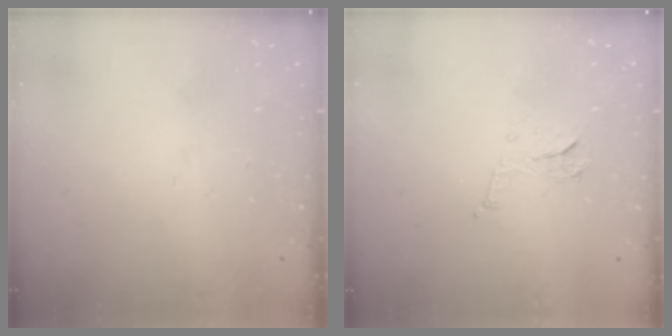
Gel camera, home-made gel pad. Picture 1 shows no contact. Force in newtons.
{"total": 6.0, "press": 6.0, "slide": 0.5}